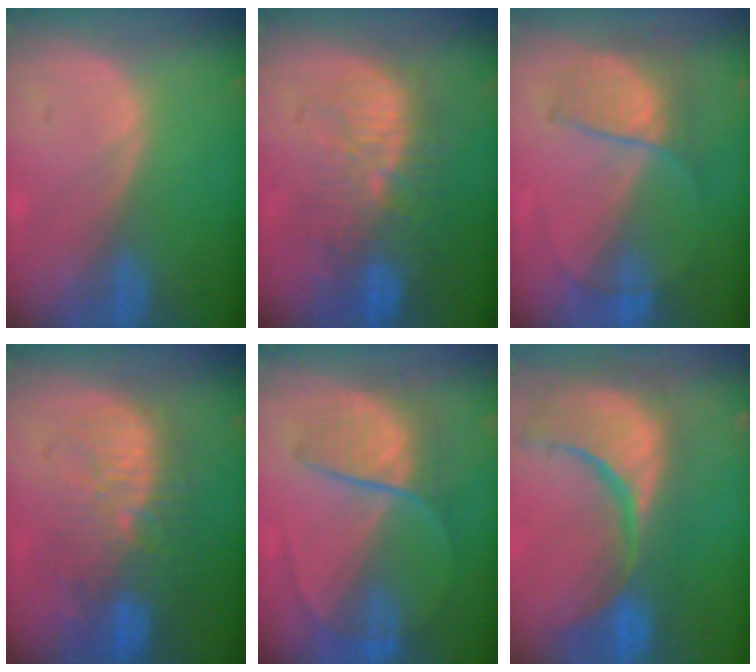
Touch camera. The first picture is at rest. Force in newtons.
{"total": 11.3, "press": 9.9, "slide": 5.4}
{"total": 6.1, "press": 6.0, "slide": 1.1}
{"total": 11.3, "press": 9.9, "slide": 5.5}
{"total": 7.3, "press": 6.8, "slide": 2.6}
{"total": 15.3, "press": 12.2, "slide": 9.3}